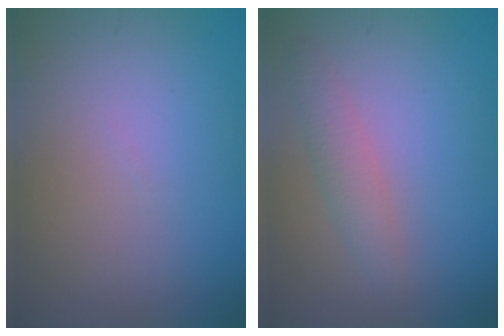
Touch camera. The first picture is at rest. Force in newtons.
{"total": 1.3, "press": 1.3, "slide": 0.3}